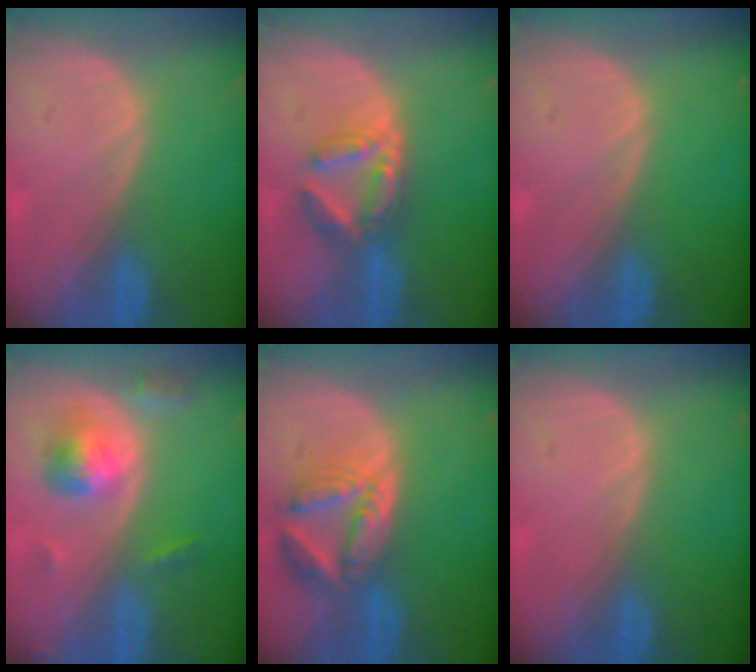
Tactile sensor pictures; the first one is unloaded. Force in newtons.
{"total": 6.3, "press": 5.8, "slide": 2.6}
{"total": 0.0}
{"total": 5.5, "press": 5.3, "slide": 1.7}
{"total": 8.1, "press": 7.2, "slide": 3.7}
{"total": 0.0}